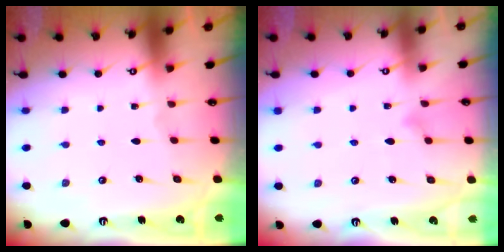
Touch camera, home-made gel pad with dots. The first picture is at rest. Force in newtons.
{"total": 8.5, "press": 8.5, "slide": 0.5}